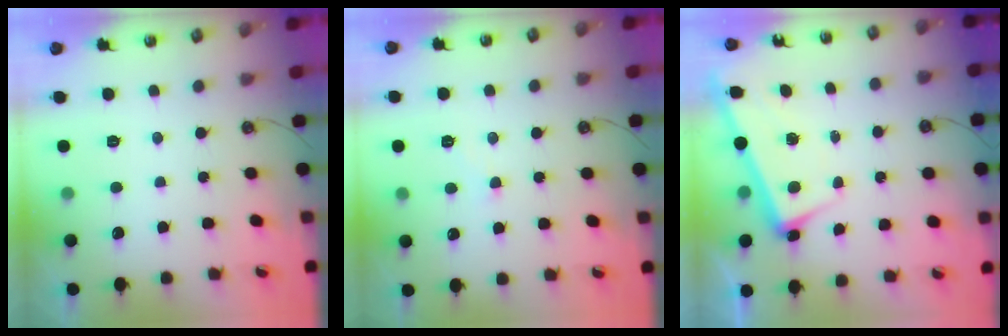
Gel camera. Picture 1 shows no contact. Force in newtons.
{"total": 1.1, "press": 1.0, "slide": 0.4}
{"total": 2.6, "press": 2.3, "slide": 1.1}